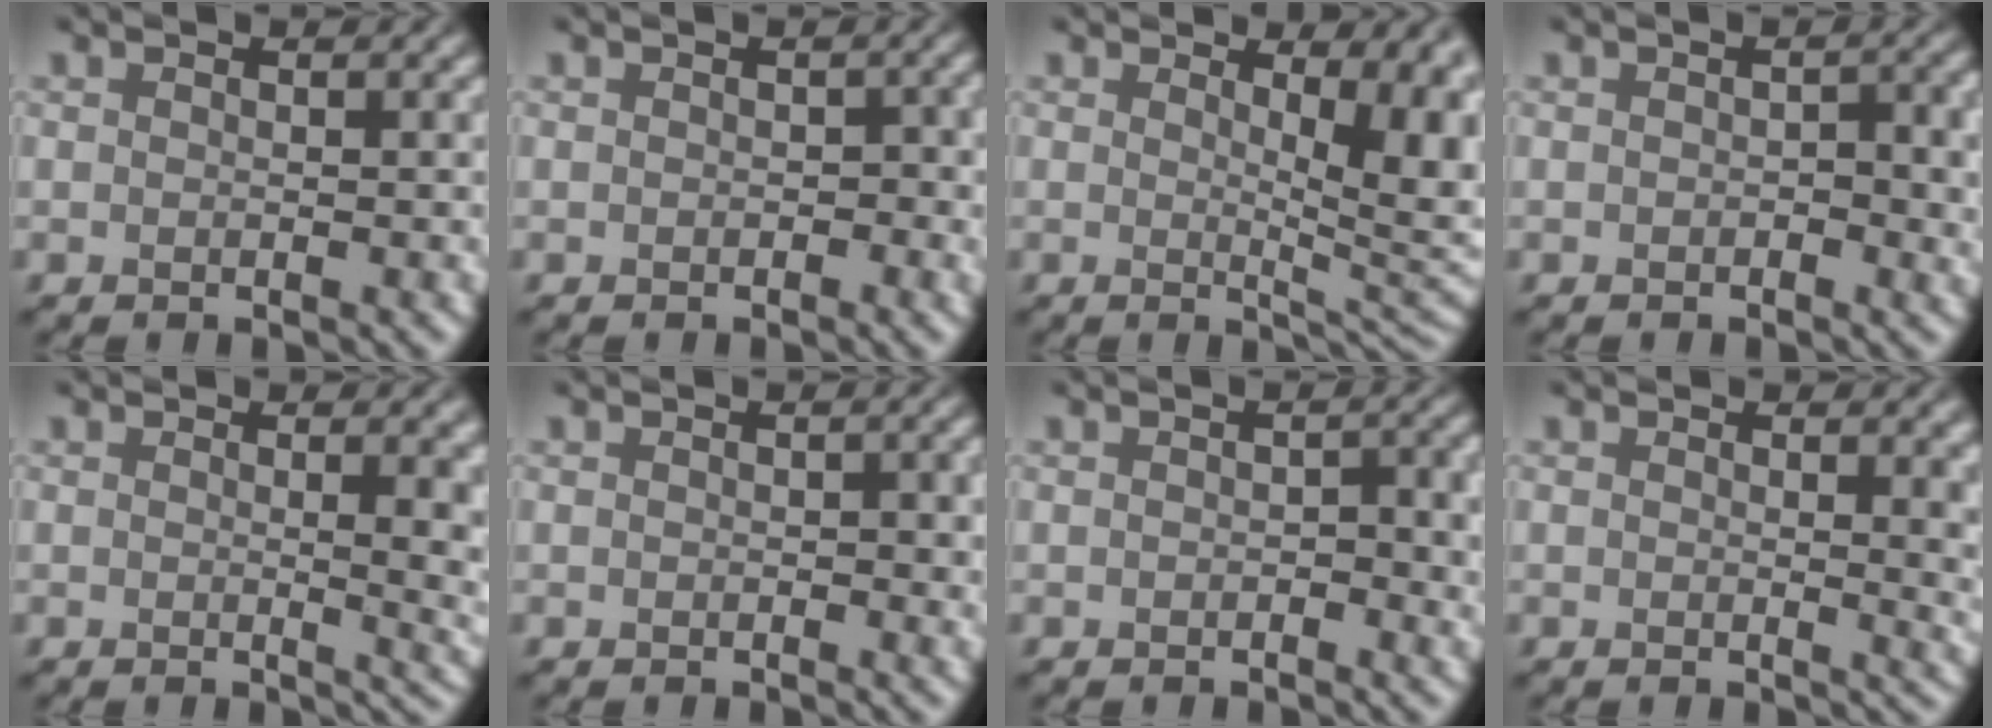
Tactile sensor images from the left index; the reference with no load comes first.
{"total": 1.2, "force": [-0.2, 0.8, 0.9], "torque": [-0.010, -0.002, -0.002]}
{"total": 8.9, "force": [2.4, 3.9, 7.7], "torque": [-0.055, -0.006, 0.036]}
{"total": 3.7, "force": [-0.1, 1.7, 3.3], "torque": [-0.036, -0.001, -0.002]}
{"total": 5.6, "force": [0.6, 2.3, 5.1], "torque": [-0.033, -0.004, 0.013]}
{"total": 1.6, "force": [0.0, 0.7, 1.5], "torque": [-0.016, -0.002, 0.001]}
{"total": 3.3, "force": [-0.1, 1.5, 2.9], "torque": [-0.035, -0.001, -0.002]}
{"total": 3.7, "force": [0.7, 1.5, 3.3], "torque": [-0.025, -0.004, 0.011]}